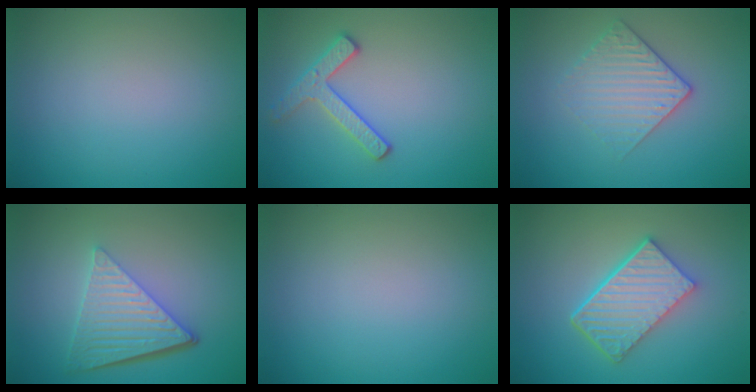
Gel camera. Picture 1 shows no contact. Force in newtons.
{"total": 2.5, "press": 2.4, "slide": 0.5}
{"total": 2.9, "press": 2.6, "slide": 1.4}
{"total": 6.2, "press": 4.2, "slide": 4.5}
{"total": 0.0}
{"total": 5.8, "press": 4.3, "slide": 3.9}